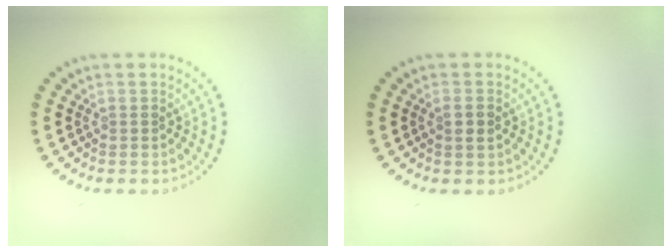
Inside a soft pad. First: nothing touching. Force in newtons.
{"total": 1.0, "press": 1.0, "slide": 0.3}